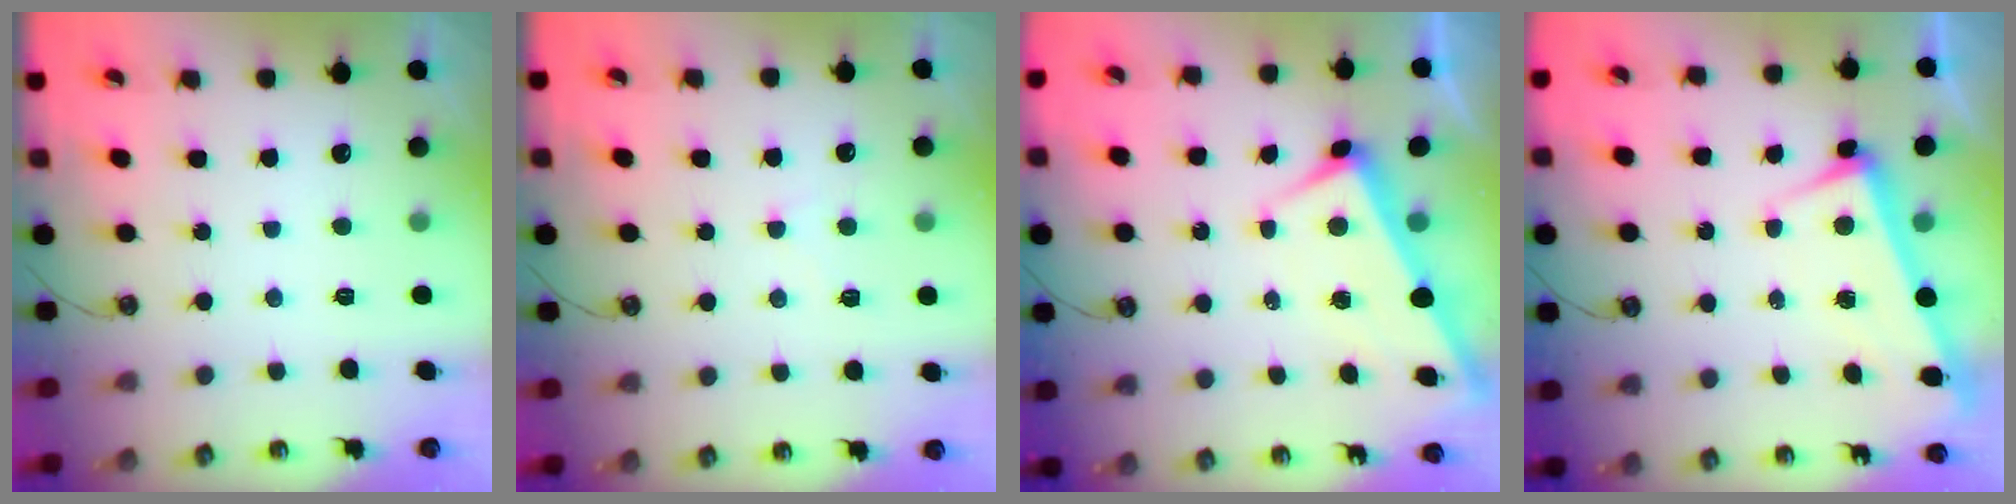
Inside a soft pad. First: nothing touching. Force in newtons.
{"total": 1.9, "press": 1.8, "slide": 0.3}
{"total": 2.8, "press": 2.8, "slide": 0.6}
{"total": 3.1, "press": 3.0, "slide": 0.8}